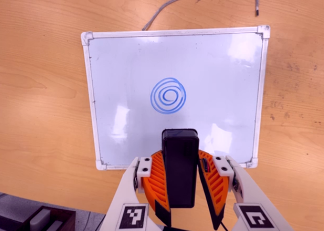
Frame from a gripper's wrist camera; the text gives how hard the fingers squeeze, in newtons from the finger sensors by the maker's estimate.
{"total": 8.5, "left": 7.3, "right": 9.7}